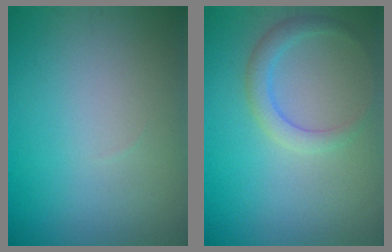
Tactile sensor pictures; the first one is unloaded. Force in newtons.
{"total": 2.4, "press": 2.4, "slide": 0.1}